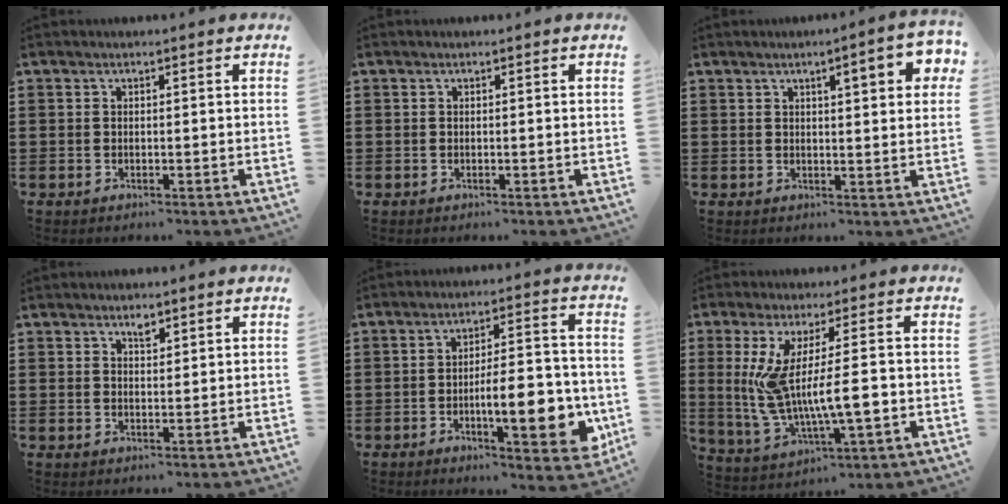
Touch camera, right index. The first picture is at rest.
{"total": 0.0}
{"total": 4.9, "force": [2.1, 1.0, 4.4], "torque": [-0.063, -0.005, 0.029]}
{"total": 1.6, "force": [1.2, 0.6, 0.8], "torque": [-0.010, -0.001, 0.021]}
{"total": 10.4, "force": [-3.1, 3.3, 9.3], "torque": [-0.134, -0.004, -0.052]}
{"total": 12.3, "force": [-0.1, 3.4, 11.9], "torque": [-0.247, -0.015, -0.005]}